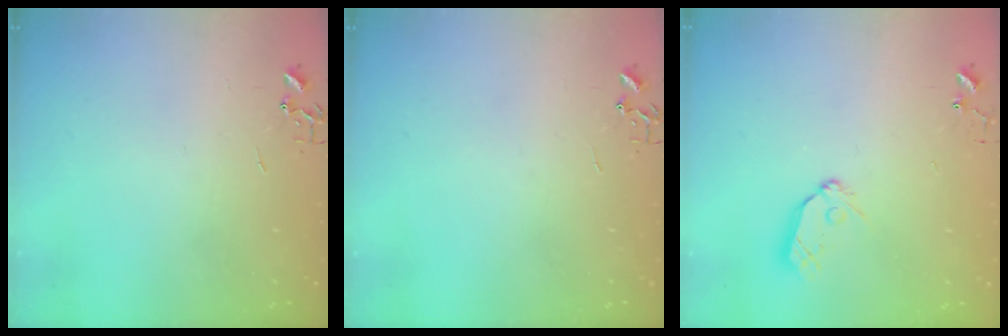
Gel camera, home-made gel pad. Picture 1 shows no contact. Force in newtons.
{"total": 0.0}
{"total": 8.4, "press": 8.4, "slide": 0.7}